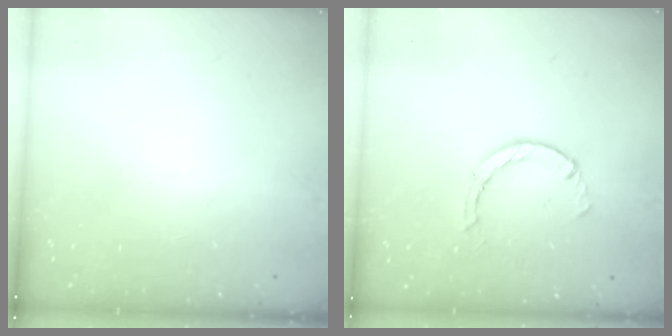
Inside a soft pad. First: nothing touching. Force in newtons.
{"total": 2.9, "press": 2.8, "slide": 0.4}